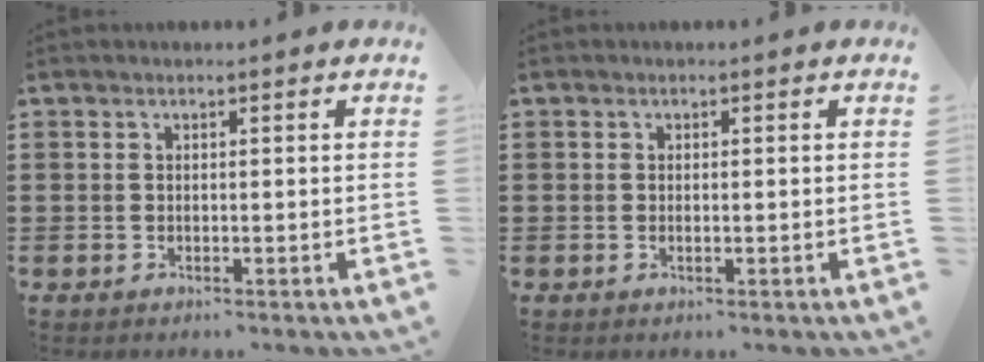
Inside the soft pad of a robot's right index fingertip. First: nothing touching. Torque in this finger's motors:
{"motor_torque": [1.07, 1.06, 0.03, 0.00]}